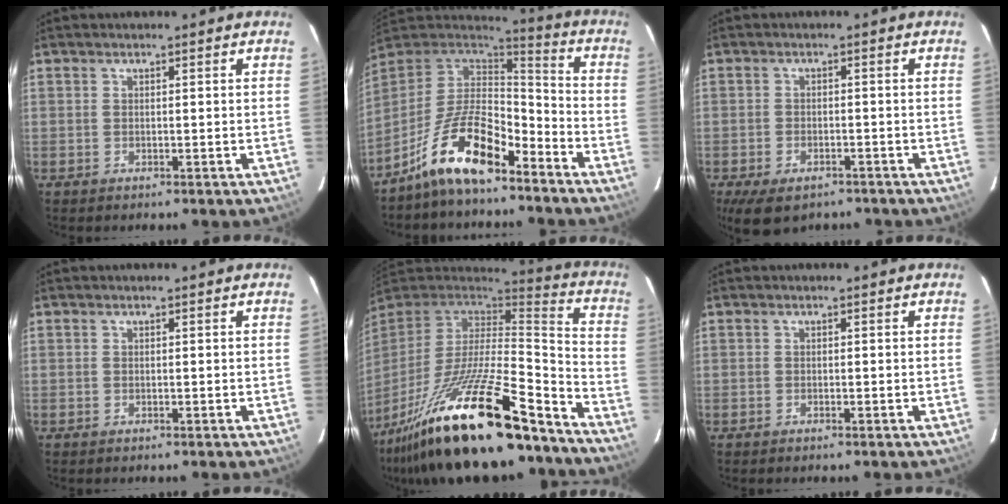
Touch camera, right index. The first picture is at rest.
{"total": 15.1, "force": [-10.0, 5.4, 9.9], "torque": [-0.202, 0.000, -0.185]}
{"total": 8.2, "force": [-5.7, 4.1, 4.2], "torque": [-0.092, -0.024, -0.085]}
{"total": 0.0}
{"total": 30.4, "force": [-22.2, 6.6, 19.7], "torque": [-0.356, -0.055, -0.366]}
{"total": 0.0}